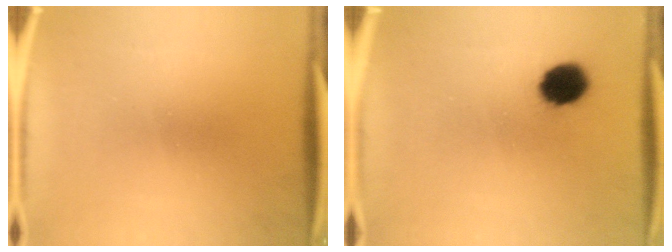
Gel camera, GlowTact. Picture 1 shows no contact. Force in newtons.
{"total": 8.6}